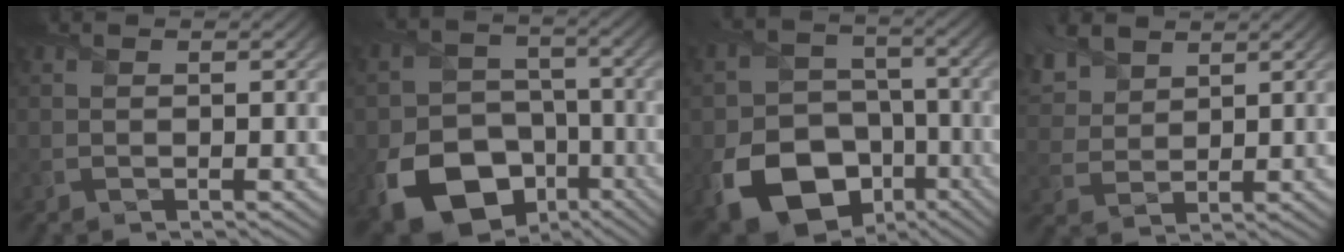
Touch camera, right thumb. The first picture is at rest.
{"total": 15.1, "force": [-7.0, 10.9, 7.8], "torque": [-0.174, -0.056, -0.119]}
{"total": 15.3, "force": [-6.9, 11.2, 7.9], "torque": [-0.173, -0.058, -0.117]}
{"total": 7.4, "force": [4.9, 3.8, 3.9], "torque": [-0.126, 0.019, 0.101]}